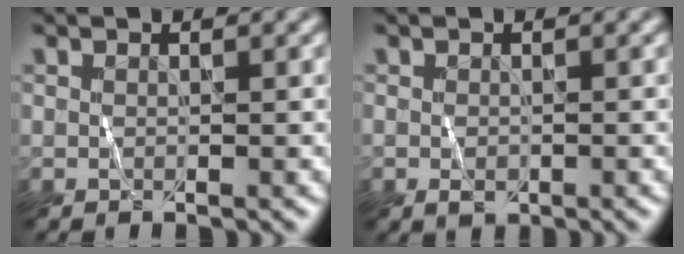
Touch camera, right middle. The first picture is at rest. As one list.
[{"total": 1.1, "force": [-0.4, 0.7, 0.8], "torque": [-0.015, -0.002, -0.005]}]